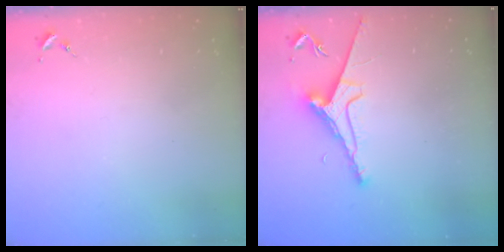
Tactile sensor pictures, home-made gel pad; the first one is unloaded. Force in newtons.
{"total": 8.3, "press": 8.2, "slide": 1.2}